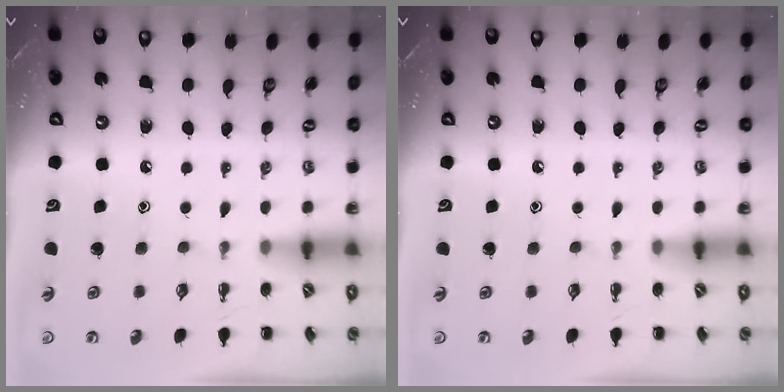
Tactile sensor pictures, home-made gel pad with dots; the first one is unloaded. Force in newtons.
{"total": 0.0}